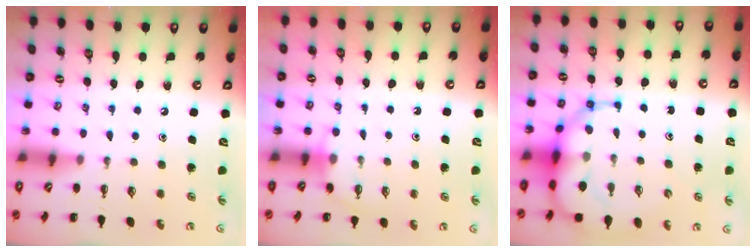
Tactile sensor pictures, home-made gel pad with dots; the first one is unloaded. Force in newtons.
{"total": 3.8, "press": 3.7, "slide": 1.1}
{"total": 12.0, "press": 11.5, "slide": 3.2}